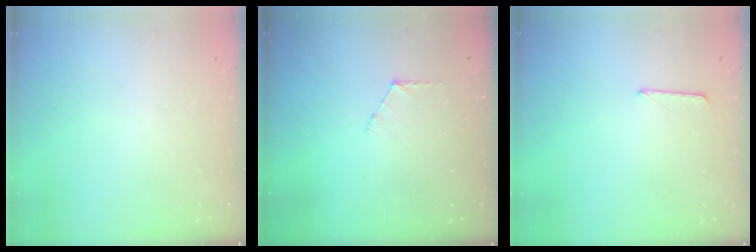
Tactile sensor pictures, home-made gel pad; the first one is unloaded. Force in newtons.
{"total": 5.6, "press": 5.6, "slide": 0.6}
{"total": 5.4, "press": 5.3, "slide": 0.5}